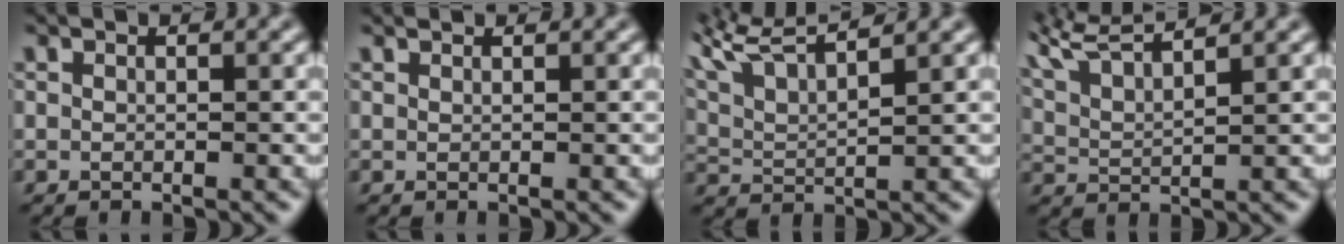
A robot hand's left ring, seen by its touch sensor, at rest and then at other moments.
{"total": 0.6, "force": [0.6, -0.1, -0.1], "torque": [0.000, -0.001, 0.010]}
{"total": 8.4, "force": [7.0, 1.5, 4.4], "torque": [-0.092, 0.029, 0.106]}
{"total": 7.6, "force": [6.4, 1.6, 3.8], "torque": [-0.077, 0.033, 0.090]}